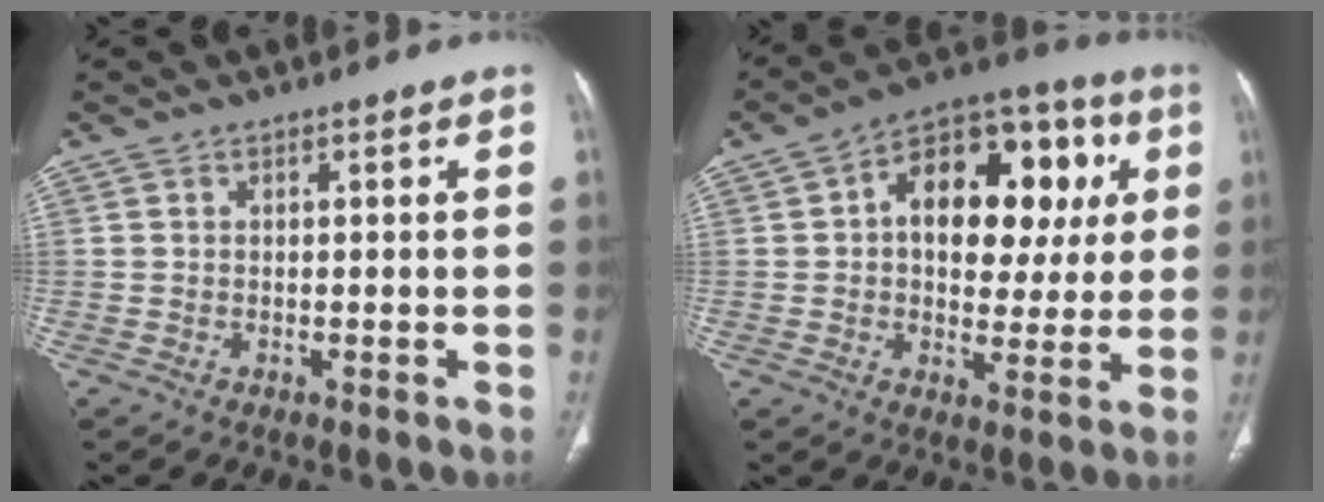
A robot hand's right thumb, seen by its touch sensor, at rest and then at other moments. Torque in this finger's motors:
{"motor_torque": [-0.45, 1.04, 0.49, 0.18, 0.32]}